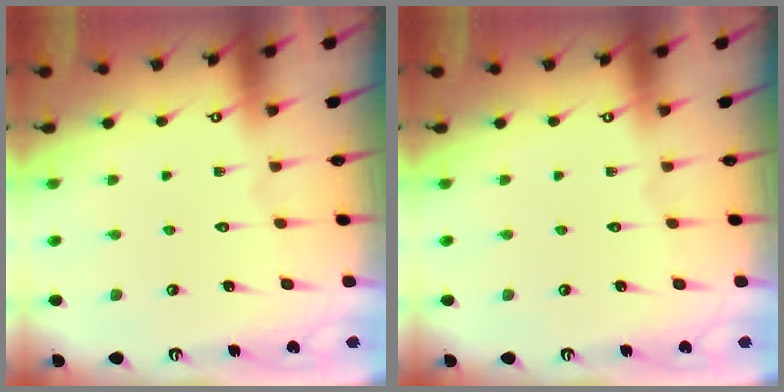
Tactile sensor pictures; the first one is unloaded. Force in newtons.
{"total": 0.0}